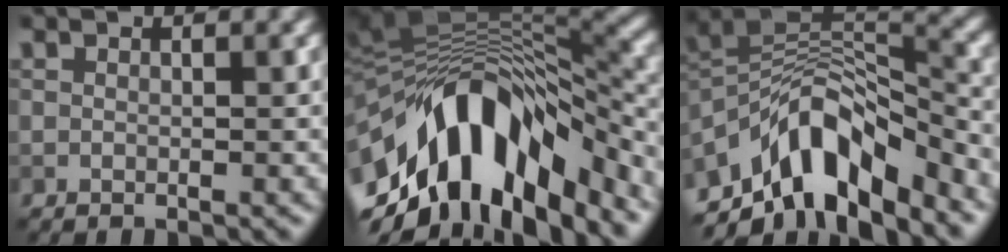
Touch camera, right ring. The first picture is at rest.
{"total": 14.3, "force": [-5.8, 7.0, 11.0], "torque": [-0.186, 0.016, -0.089]}
{"total": 10.5, "force": [-6.1, 4.6, 7.2], "torque": [-0.108, 0.019, -0.118]}